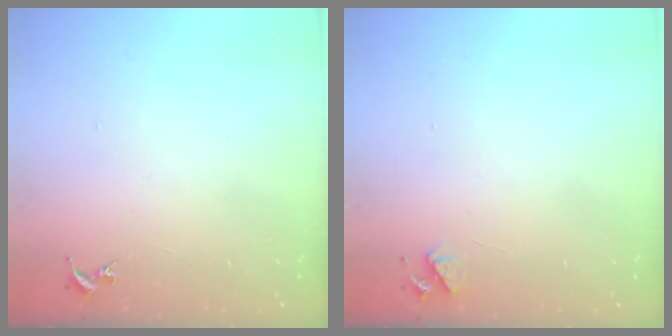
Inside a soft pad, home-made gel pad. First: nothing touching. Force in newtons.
{"total": 4.2, "press": 4.2, "slide": 0.5}